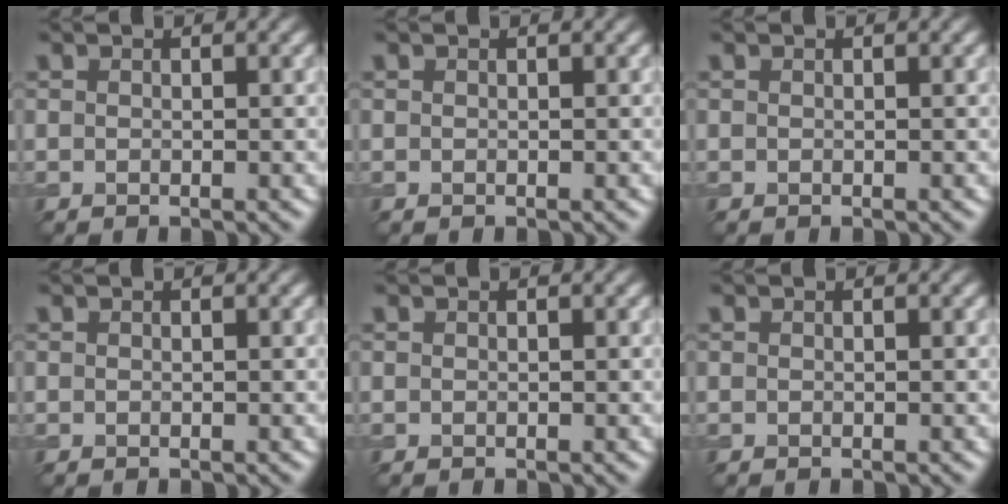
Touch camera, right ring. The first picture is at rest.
{"total": 0.0}
{"total": 0.0}
{"total": 0.0}
{"total": 0.0}
{"total": 0.0}